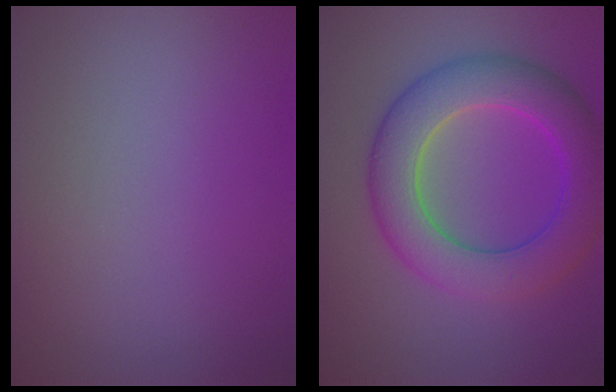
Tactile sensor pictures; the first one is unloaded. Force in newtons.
{"total": 7.6, "press": 7.6, "slide": 0.0}